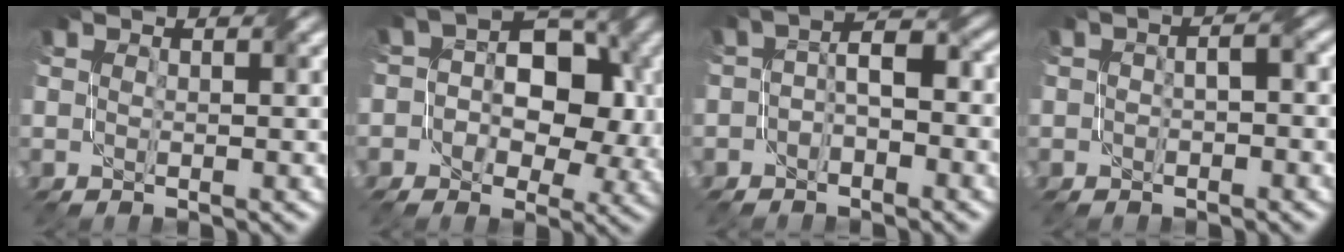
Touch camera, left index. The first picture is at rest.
{"total": 9.2, "force": [-0.2, 6.3, 6.7], "torque": [-0.077, 0.010, -0.011]}
{"total": 3.7, "force": [-1.4, 2.0, 2.8], "torque": [-0.046, 0.012, -0.035]}
{"total": 2.5, "force": [-1.1, 1.2, 1.9], "torque": [-0.025, 0.007, -0.015]}